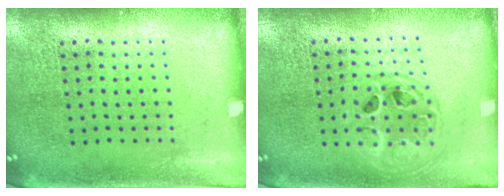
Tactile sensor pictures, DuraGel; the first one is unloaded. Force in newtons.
{"total": 1.4, "press": 1.2, "slide": 0.7}